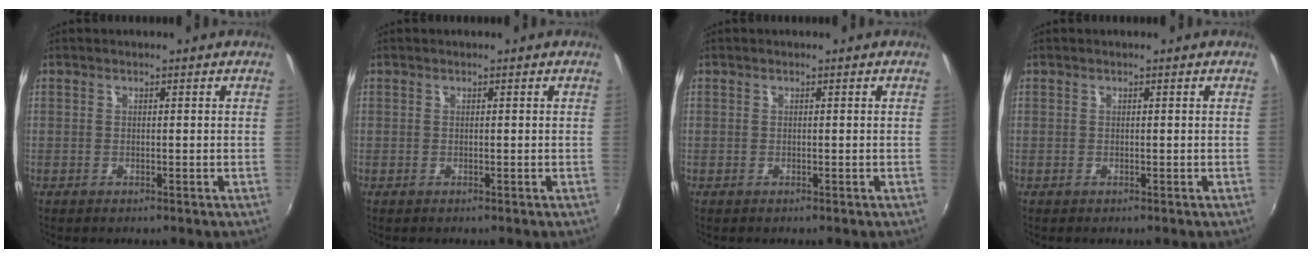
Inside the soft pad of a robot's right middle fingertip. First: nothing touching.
{"total": 0.0}
{"total": 0.0}
{"total": 0.0}